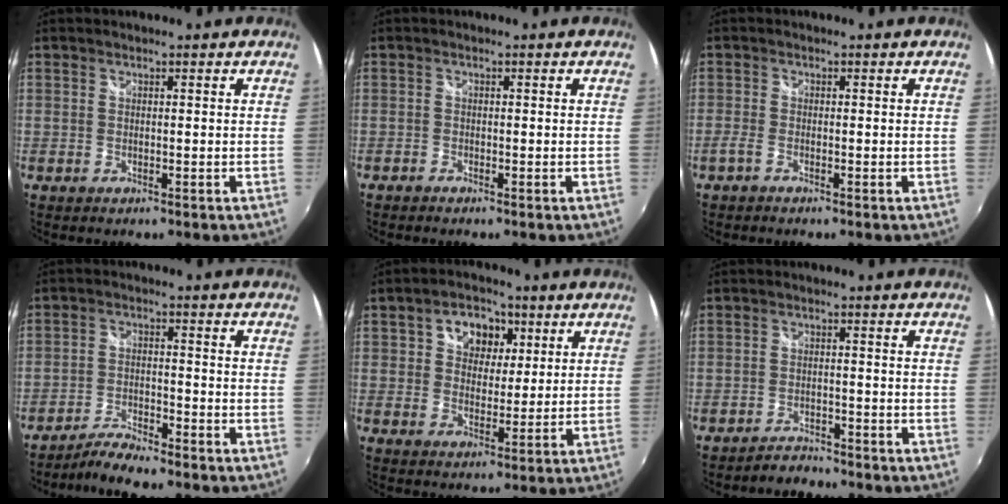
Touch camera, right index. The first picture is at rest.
{"total": 0.9, "force": [-0.8, 0.4, 0.1], "torque": [-0.008, -0.002, -0.019]}
{"total": 1.7, "force": [-1.3, 0.5, 0.9], "torque": [-0.026, -0.002, -0.030]}
{"total": 5.2, "force": [-4.9, 0.4, 1.8], "torque": [-0.050, -0.001, -0.094]}
{"total": 8.5, "force": [3.1, 6.5, 4.5], "torque": [-0.078, 0.018, 0.048]}
{"total": 3.4, "force": [-3.3, 0.9, 0.1], "torque": [-0.013, 0.004, -0.058]}